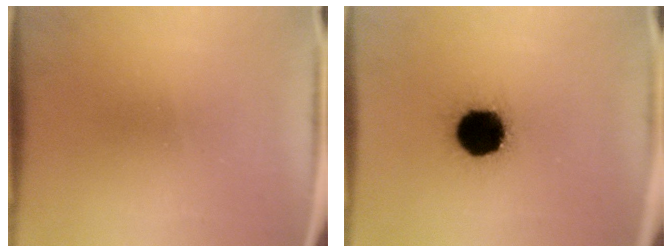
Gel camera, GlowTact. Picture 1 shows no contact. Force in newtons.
{"total": 17.3}